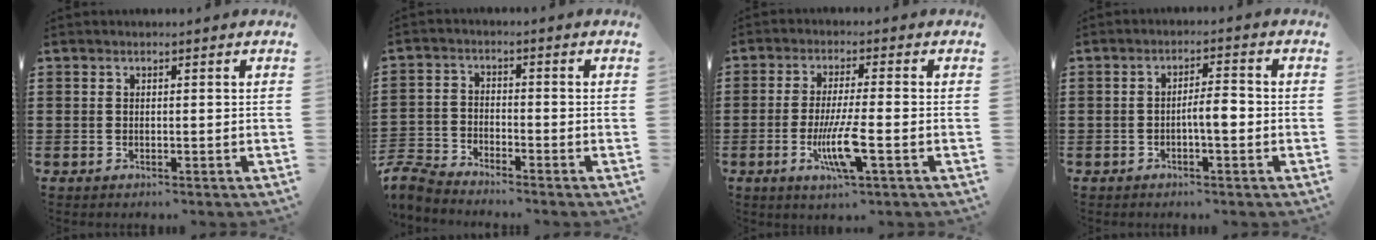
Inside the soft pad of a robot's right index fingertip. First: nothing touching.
{"total": 4.0, "force": [-3.9, 0.5, 0.3], "torque": [-0.039, -0.008, -0.091]}
{"total": 7.0, "force": [-2.2, 0.9, 6.6], "torque": [-0.128, -0.016, -0.042]}
{"total": 3.8, "force": [-1.0, 0.9, 3.5], "torque": [-0.062, 0.007, -0.020]}